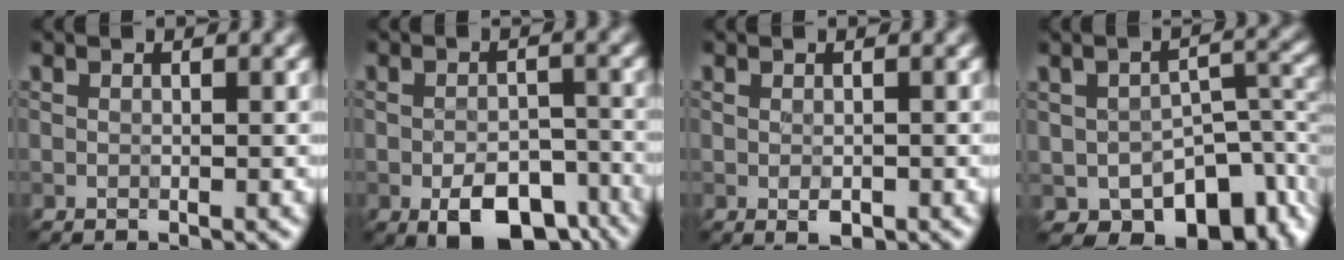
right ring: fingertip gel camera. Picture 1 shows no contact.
{"total": 6.3, "force": [-3.9, 3.1, 4.0], "torque": [-0.062, -0.008, -0.052]}
{"total": 0.9, "force": [-0.3, 0.5, 0.8], "torque": [-0.016, -0.002, 0.001]}
{"total": 9.1, "force": [-4.9, 5.4, 5.5], "torque": [-0.077, -0.027, -0.058]}